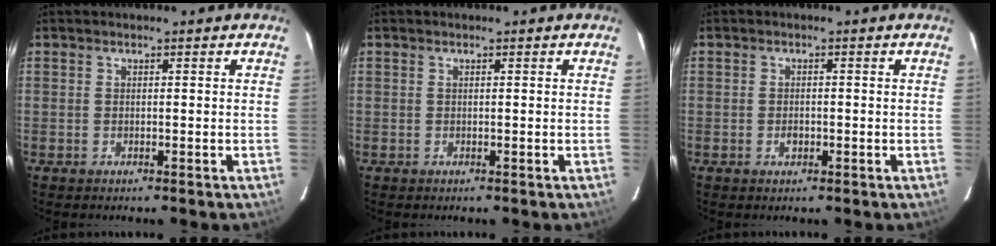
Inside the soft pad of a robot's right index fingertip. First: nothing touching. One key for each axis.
{"total": 0.0}
{"total": 1.6, "fx": -0.6, "fy": 1.1, "fz": 1.0, "tx": -0.018, "ty": 0.004, "tz": -0.009}